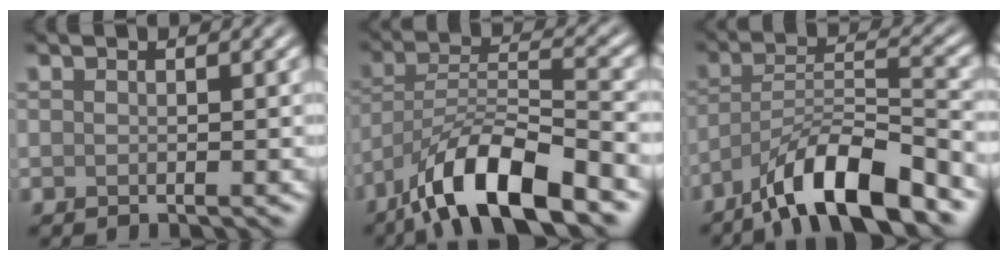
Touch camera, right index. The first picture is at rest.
{"total": 10.0, "force": [-6.8, 2.5, 6.8], "torque": [-0.116, 0.009, -0.128]}
{"total": 9.0, "force": [-6.3, 2.0, 6.1], "torque": [-0.102, 0.008, -0.113]}